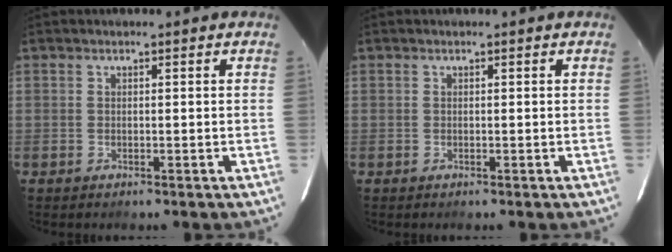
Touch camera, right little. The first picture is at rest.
{"total": 0.0}